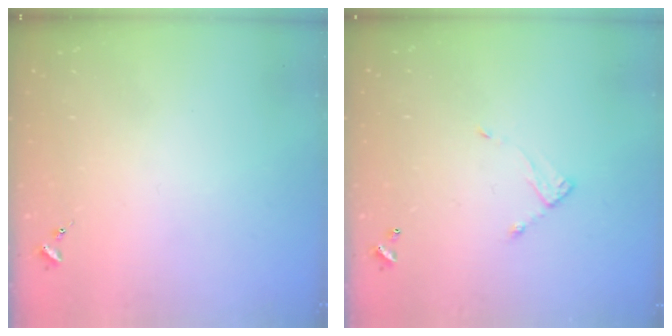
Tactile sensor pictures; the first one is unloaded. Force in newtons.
{"total": 4.3, "press": 4.3, "slide": 0.2}